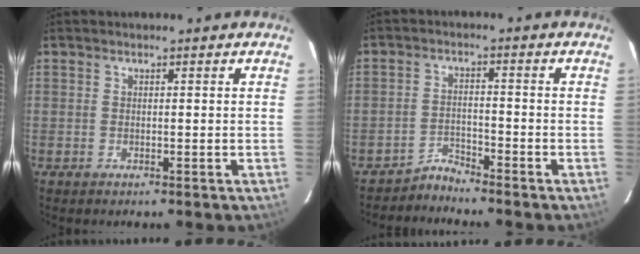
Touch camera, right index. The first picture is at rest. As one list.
[{"total": 3.3, "force": [-3.2, 0.1, -0.6], "torque": [0.011, 0.008, -0.061]}]